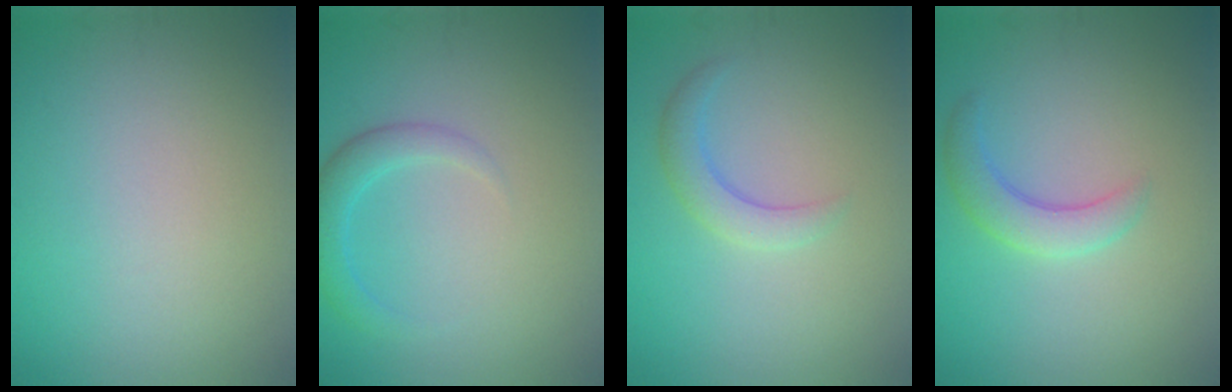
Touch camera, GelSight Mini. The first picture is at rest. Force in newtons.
{"total": 2.3, "press": 2.3, "slide": 0.1}
{"total": 2.3, "press": 2.2, "slide": 0.2}
{"total": 2.9, "press": 2.9, "slide": 0.2}